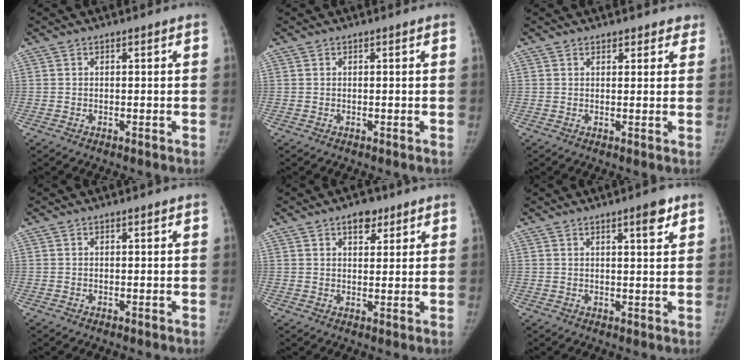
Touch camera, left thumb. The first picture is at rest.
{"total": 0.0}
{"total": 2.8, "force": [2.3, 1.5, 0.3], "torque": [0.032, -0.007, 0.019]}
{"total": 0.0}
{"total": 4.3, "force": [2.6, 2.6, 2.2], "torque": [-0.008, -0.011, 0.036]}
{"total": 3.8, "force": [2.3, 0.8, 2.9], "torque": [-0.037, -0.013, 0.032]}